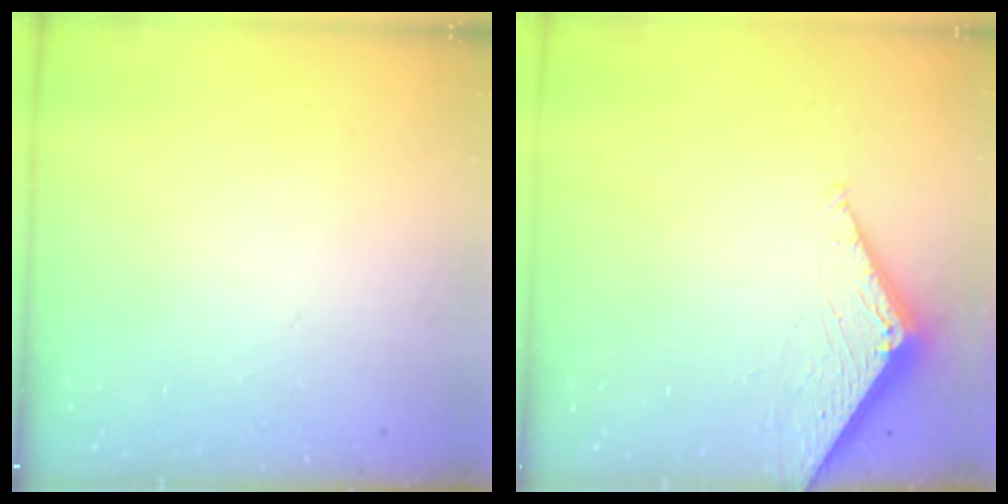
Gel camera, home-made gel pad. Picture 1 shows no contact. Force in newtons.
{"total": 4.0, "press": 4.0, "slide": 0.5}